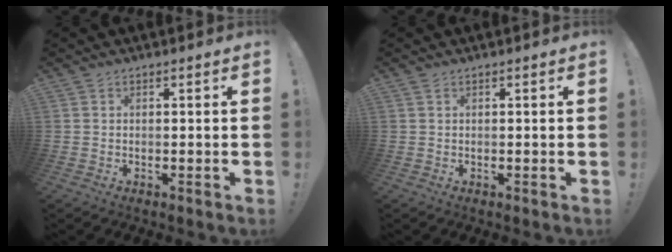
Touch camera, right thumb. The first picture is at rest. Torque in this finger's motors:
{"motor_torque": [-0.01, 0.16, 0.12, -0.08, 0.04]}